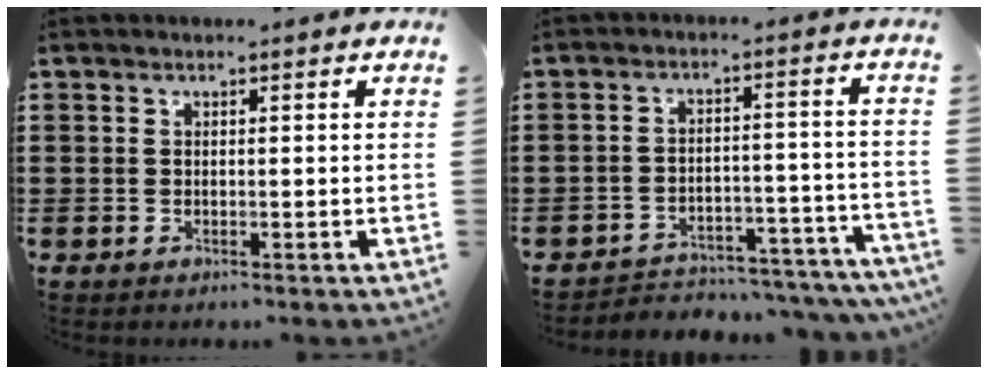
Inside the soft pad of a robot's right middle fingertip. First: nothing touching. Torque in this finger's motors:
{"motor_torque": [1.09, -1.05, 0.16, 0.07]}